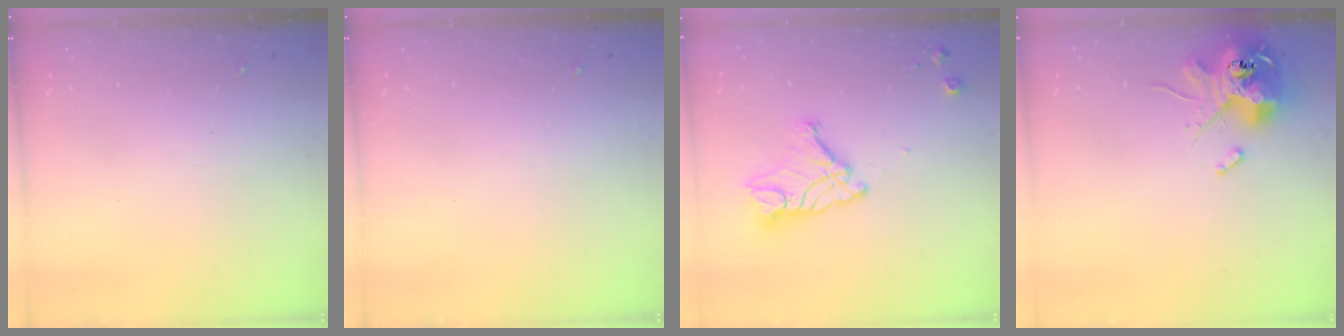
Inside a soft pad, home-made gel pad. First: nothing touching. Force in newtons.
{"total": 0.0}
{"total": 13.7, "press": 13.7, "slide": 1.3}
{"total": 12.8, "press": 12.6, "slide": 2.2}